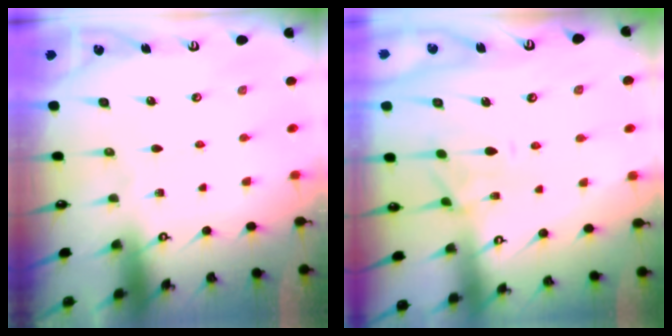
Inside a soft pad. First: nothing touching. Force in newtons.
{"total": 1.4, "press": 1.1, "slide": 0.9}